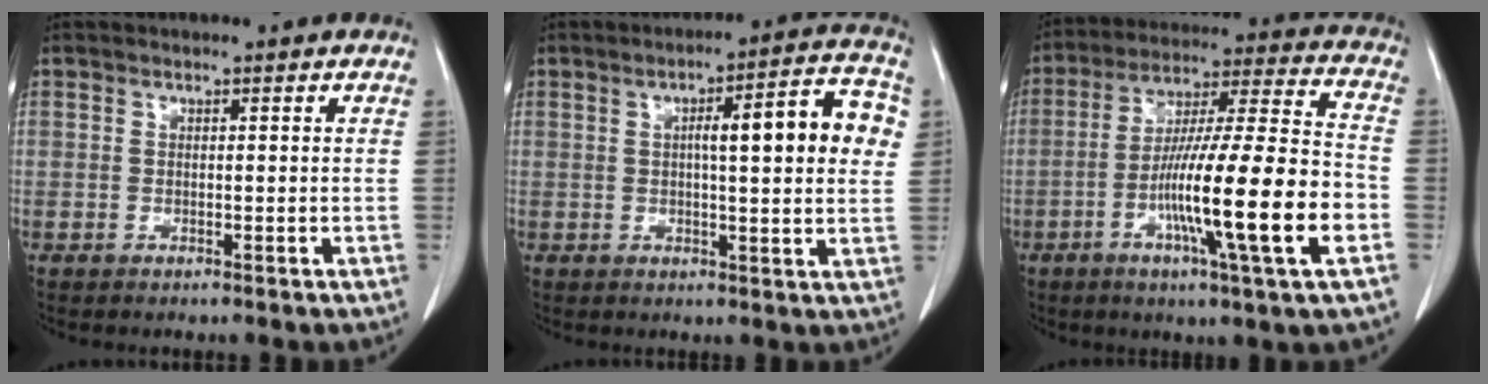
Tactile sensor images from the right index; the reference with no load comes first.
{"total": 11.5, "force": [2.2, 1.8, 11.1], "torque": [-0.146, 0.025, 0.024]}
{"total": 19.7, "force": [-6.1, 0.0, 18.7], "torque": [-0.313, -0.009, -0.104]}